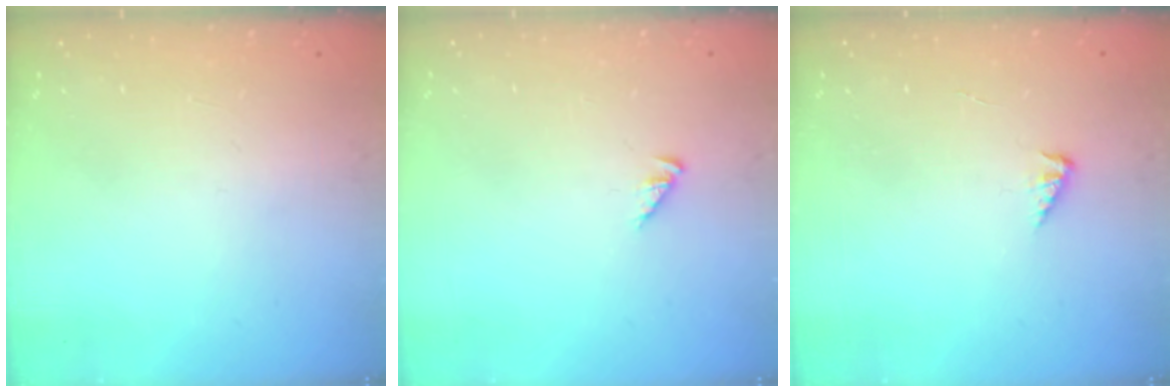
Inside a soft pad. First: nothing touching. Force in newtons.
{"total": 2.0, "press": 2.0, "slide": 0.2}
{"total": 2.9, "press": 2.9, "slide": 0.6}